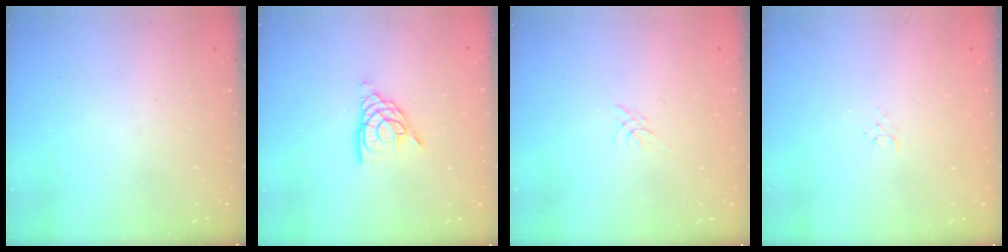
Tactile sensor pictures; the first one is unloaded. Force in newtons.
{"total": 9.0, "press": 8.9, "slide": 1.3}
{"total": 0.0}
{"total": 2.9, "press": 2.9, "slide": 0.3}